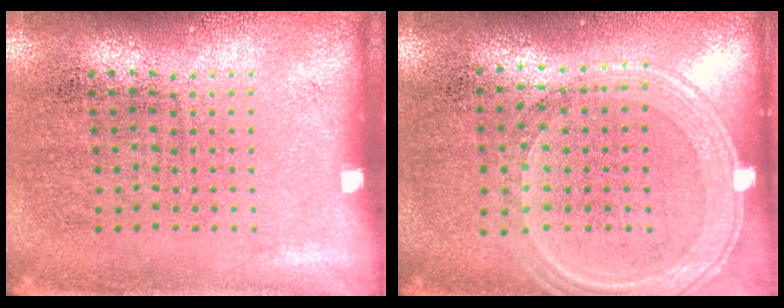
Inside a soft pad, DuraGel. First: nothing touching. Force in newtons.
{"total": 1.2, "press": 1.1, "slide": 0.4}